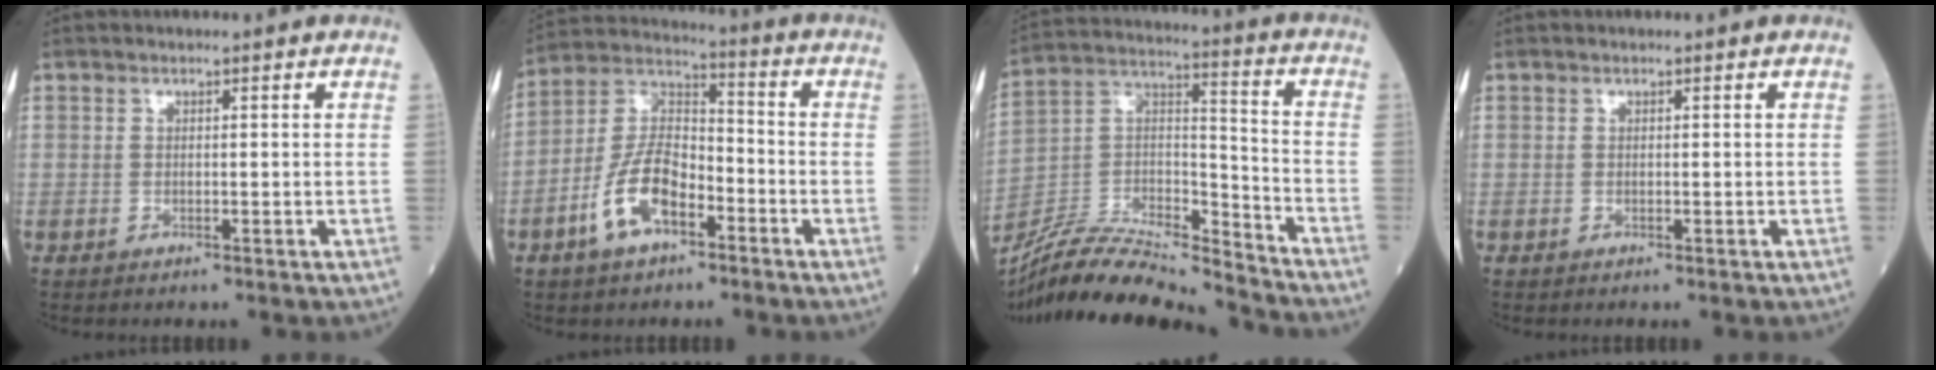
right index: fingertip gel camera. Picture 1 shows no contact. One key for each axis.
{"total": 11.0, "fx": -5.0, "fy": 5.0, "fz": 8.4, "tx": -0.186, "ty": 0.013, "tz": -0.095}
{"total": 20.7, "fx": -19.4, "fy": 1.5, "fz": 7.1, "tx": -0.152, "ty": 0.011, "tz": -0.341}
{"total": 0.0}